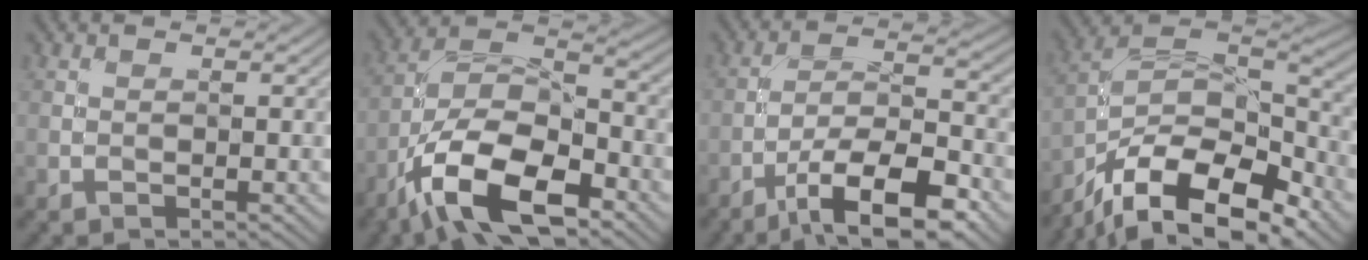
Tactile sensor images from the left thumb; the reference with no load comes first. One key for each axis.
{"total": 14.3, "fx": -8.3, "fy": 6.3, "fz": 9.9, "tx": -0.200, "ty": -0.010, "tz": -0.169}
{"total": 12.1, "fx": -7.5, "fy": 3.6, "fz": 8.8, "tx": -0.153, "ty": 0.001, "tz": -0.134}
{"total": 16.7, "fx": -10.9, "fy": 7.1, "fz": 10.5, "tx": -0.216, "ty": -0.025, "tz": -0.188}